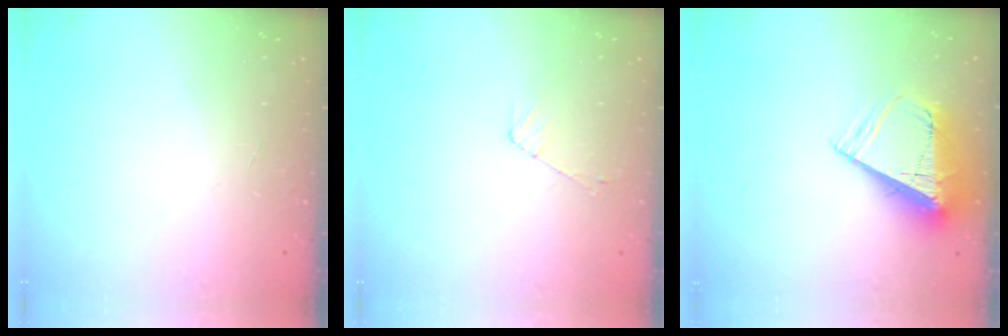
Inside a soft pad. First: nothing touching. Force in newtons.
{"total": 3.7, "press": 3.6, "slide": 0.5}
{"total": 12.0, "press": 11.9, "slide": 0.8}